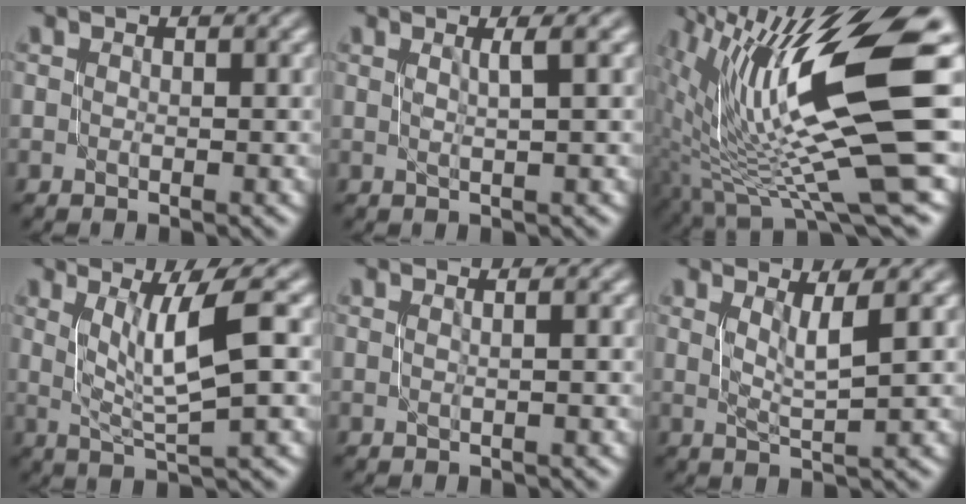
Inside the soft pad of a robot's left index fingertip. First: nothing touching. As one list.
[{"total": 1.8, "force": [0.7, 0.3, 1.6], "torque": [-0.022, 0.004, 0.006]}, {"total": 14.5, "force": [1.6, 2.9, 14.1], "torque": [-0.243, 0.003, 0.043]}, {"total": 5.4, "force": [1.4, 1.0, 5.1], "torque": [-0.086, 0.000, 0.029]}, {"total": 0.9, "force": [0.1, 0.4, 0.8], "torque": [-0.007, 0.002, -0.006]}, {"total": 2.5, "force": [1.0, 0.3, 2.3], "torque": [-0.038, -0.005, 0.023]}]